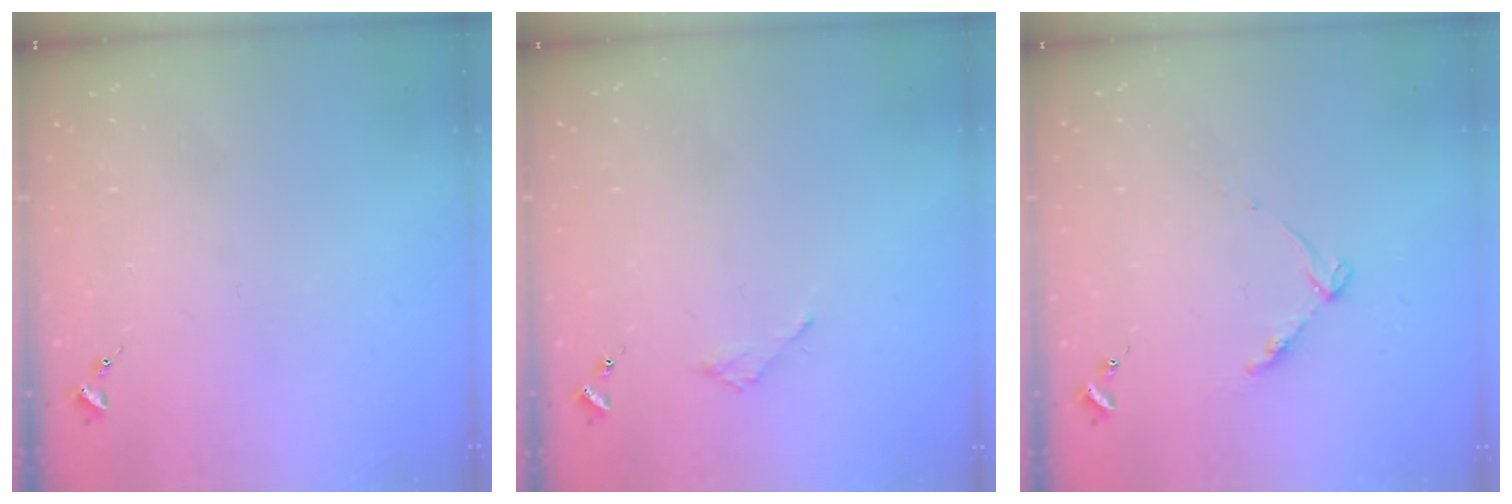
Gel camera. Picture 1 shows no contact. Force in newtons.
{"total": 1.8, "press": 1.8, "slide": 0.2}
{"total": 5.6, "press": 5.5, "slide": 0.7}